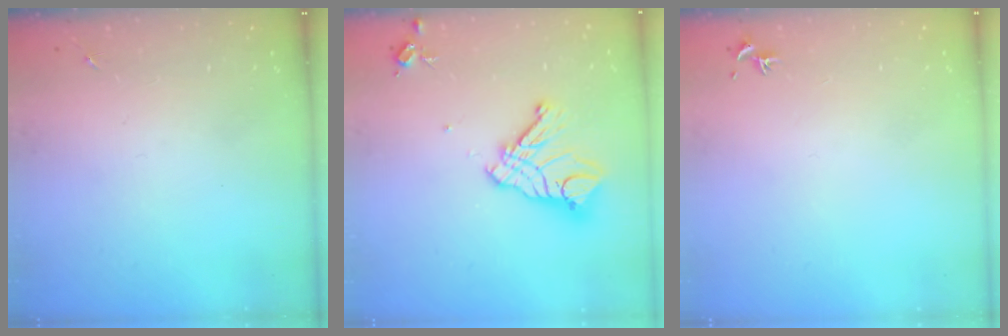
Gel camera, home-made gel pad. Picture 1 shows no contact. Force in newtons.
{"total": 14.6, "press": 14.6, "slide": 1.5}
{"total": 0.8, "press": 0.7, "slide": 0.3}